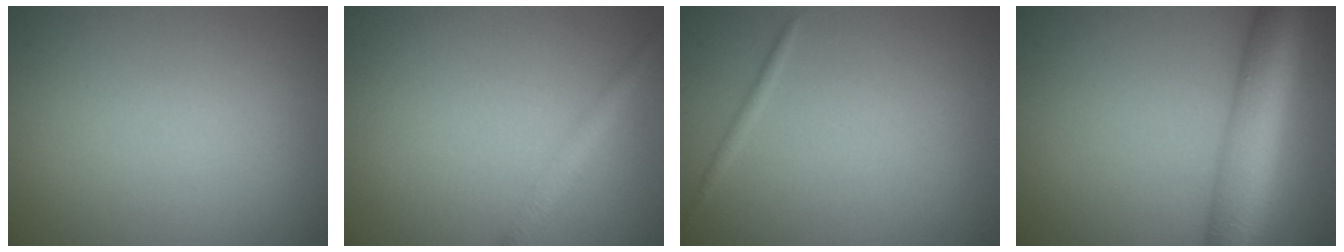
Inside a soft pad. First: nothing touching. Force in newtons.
{"total": 1.9, "press": 1.9, "slide": 0.1}
{"total": 0.7, "press": 0.7, "slide": 0.0}
{"total": 9.2, "press": 9.2, "slide": 0.4}